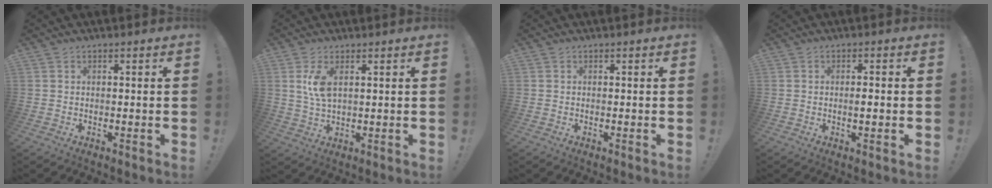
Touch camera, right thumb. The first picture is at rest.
{"total": 6.1, "force": [2.0, 2.6, 5.1], "torque": [-0.101, -0.002, 0.032]}
{"total": 0.0}
{"total": 2.5, "force": [-0.5, 0.3, 2.4], "torque": [-0.032, -0.003, -0.012]}